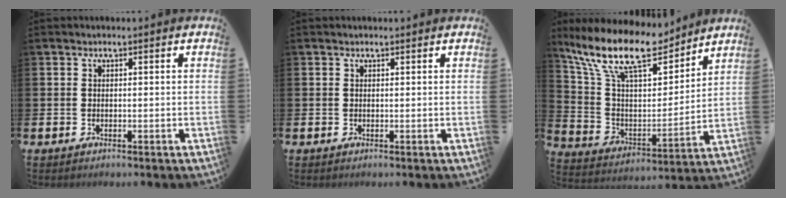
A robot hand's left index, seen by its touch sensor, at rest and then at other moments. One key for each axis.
{"total": 0.0}
{"total": 14.1, "fx": 11.7, "fy": 4.4, "fz": 6.6, "tx": -0.176, "ty": -0.064, "tz": 0.209}